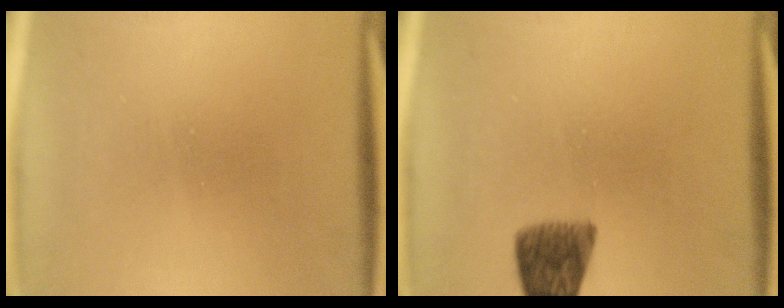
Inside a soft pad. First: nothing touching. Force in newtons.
{"total": 6.7}